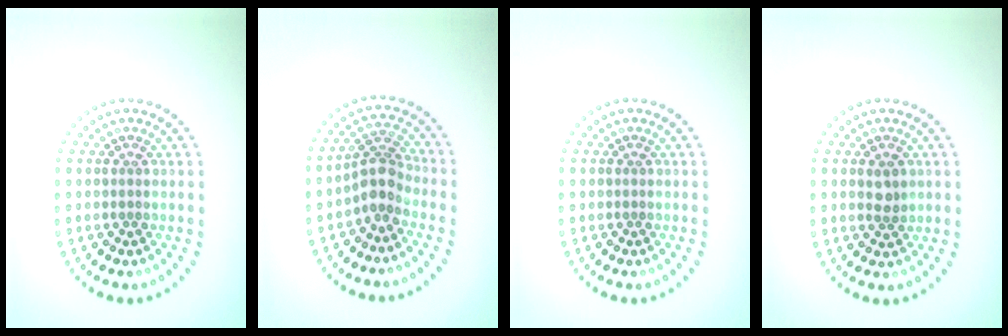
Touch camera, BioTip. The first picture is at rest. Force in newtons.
{"total": 3.0, "press": 2.3, "slide": 1.9}
{"total": 0.0}
{"total": 1.7, "press": 1.6, "slide": 0.4}